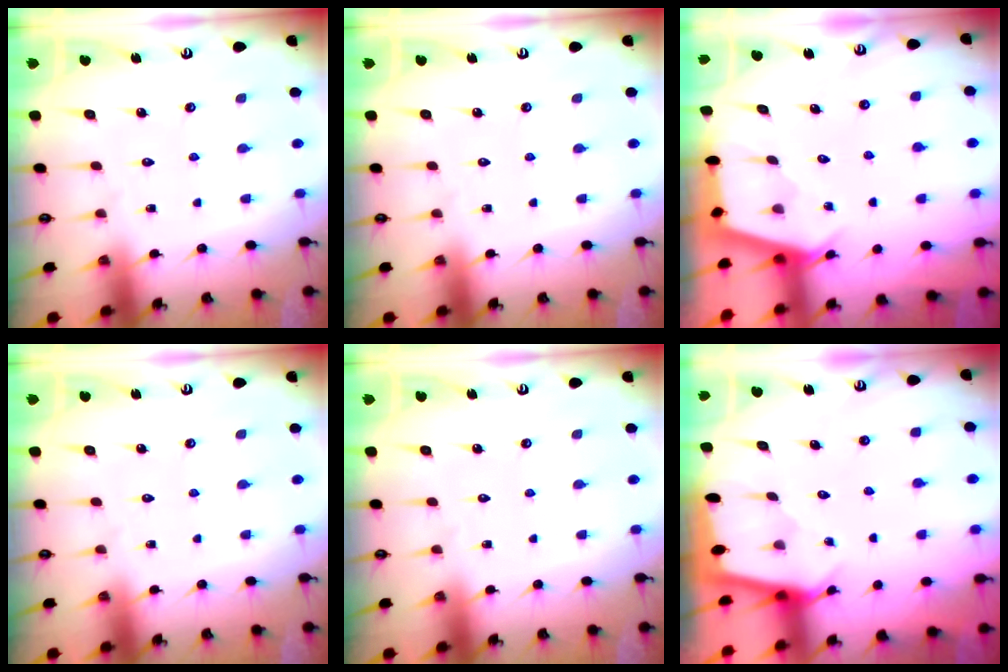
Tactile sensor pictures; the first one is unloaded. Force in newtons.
{"total": 0.0}
{"total": 2.5, "press": 2.5, "slide": 0.3}
{"total": 0.0}
{"total": 0.0}
{"total": 2.3, "press": 2.3, "slide": 0.3}